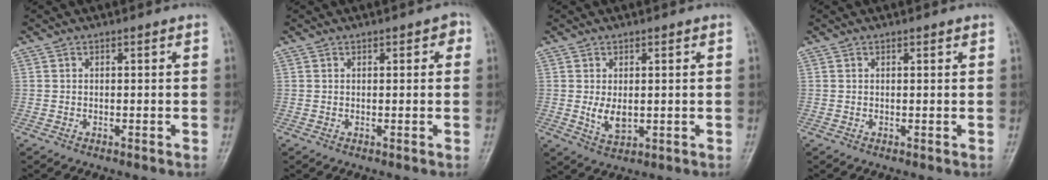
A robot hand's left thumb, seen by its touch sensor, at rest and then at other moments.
{"total": 2.2, "force": [0.8, 1.2, 1.7], "torque": [-0.010, 0.003, 0.007]}
{"total": 4.0, "force": [0.2, 2.4, 3.2], "torque": [-0.052, -0.012, 0.012]}
{"total": 0.6, "force": [0.4, 0.2, 0.3], "torque": [-0.005, -0.002, 0.005]}